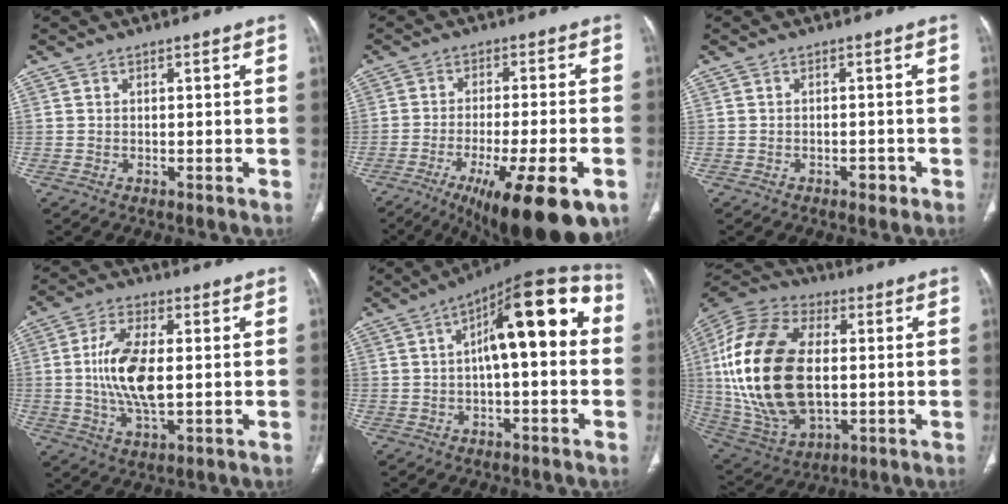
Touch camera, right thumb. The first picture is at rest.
{"total": 18.5, "force": [-9.8, 4.7, 15.0], "torque": [-0.193, 0.013, -0.143]}
{"total": 1.8, "force": [-1.1, 1.1, 1.0], "torque": [-0.012, 0.006, -0.014]}
{"total": 11.8, "force": [0.2, 5.3, 10.6], "torque": [-0.213, -0.004, 0.005]}
{"total": 16.7, "force": [1.9, 6.2, 15.4], "torque": [-0.201, 0.047, 0.018]}
{"total": 27.2, "force": [1.1, 16.0, 22.0], "torque": [-0.456, -0.006, 0.028]}